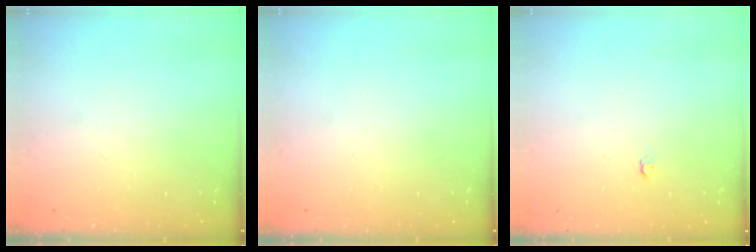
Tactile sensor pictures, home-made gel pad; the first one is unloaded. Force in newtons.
{"total": 0.0}
{"total": 3.3, "press": 3.3, "slide": 0.3}